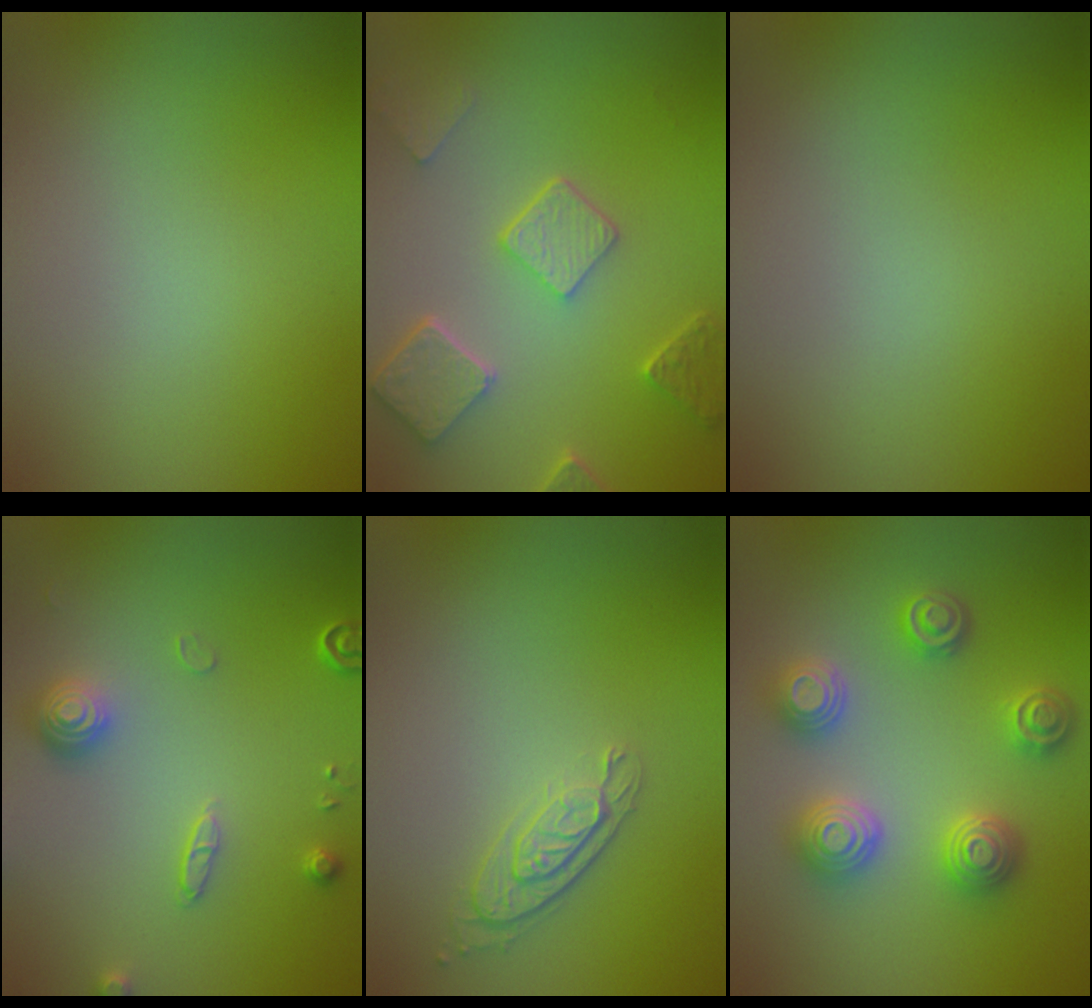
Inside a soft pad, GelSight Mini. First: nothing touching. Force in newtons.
{"total": 4.9, "press": 3.9, "slide": 3.0}
{"total": 0.0}
{"total": 3.2, "press": 2.8, "slide": 1.4}
{"total": 2.1, "press": 1.8, "slide": 1.1}
{"total": 4.7, "press": 4.6, "slide": 0.8}